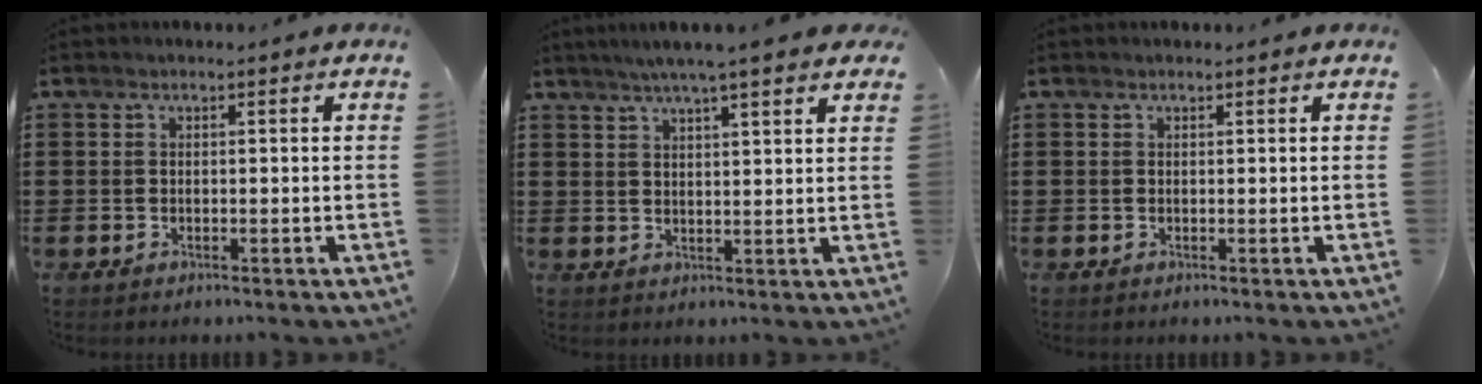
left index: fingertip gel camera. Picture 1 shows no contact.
{"total": 4.4, "force": [3.6, 0.2, 2.6], "torque": [-0.059, -0.002, 0.063]}
{"total": 0.0}